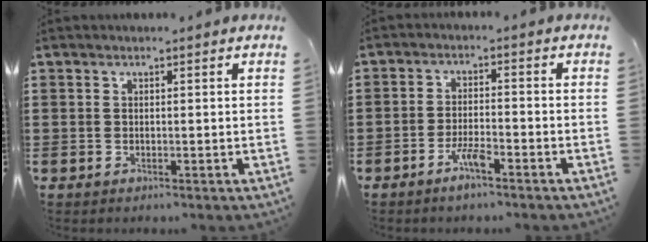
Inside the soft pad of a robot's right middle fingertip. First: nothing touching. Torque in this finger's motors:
{"motor_torque": [2.14, 0.00, 0.04, 0.00]}